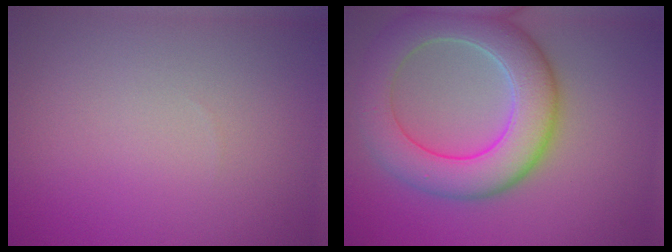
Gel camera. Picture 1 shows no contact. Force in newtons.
{"total": 8.4, "press": 8.3, "slide": 0.5}